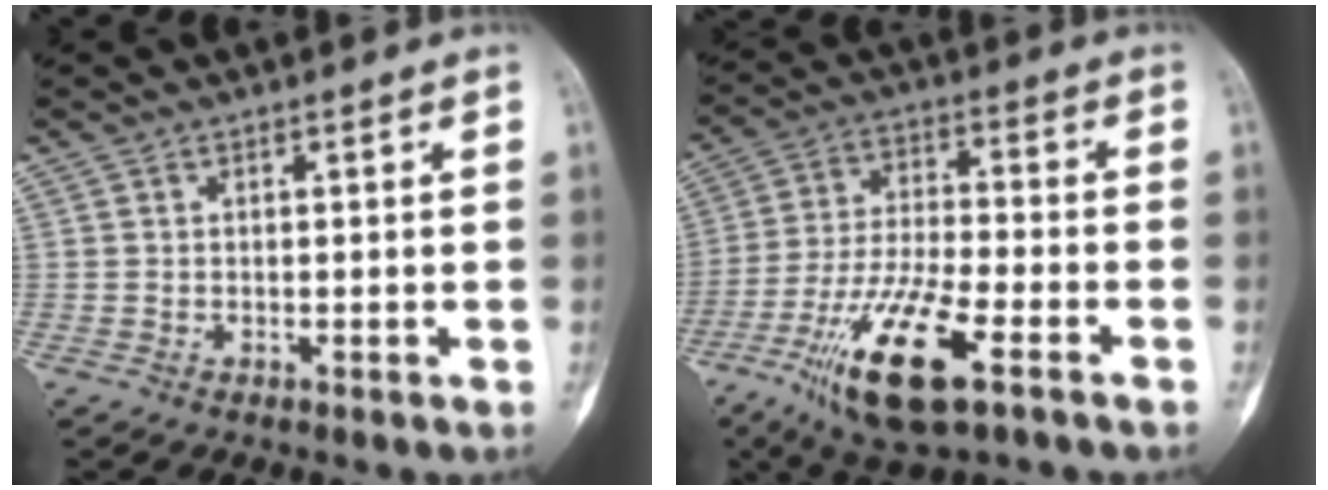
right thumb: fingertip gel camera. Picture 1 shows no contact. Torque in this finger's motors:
{"motor_torque": [0.54, 0.30, 1.71, -1.02, 0.44]}